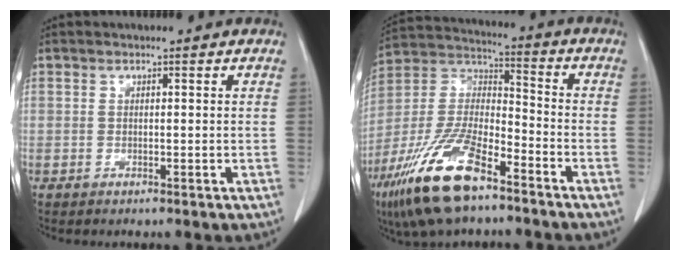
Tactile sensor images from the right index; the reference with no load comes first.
{"total": 17.1, "force": [-10.8, 5.1, 12.3], "torque": [-0.266, -0.011, -0.203]}